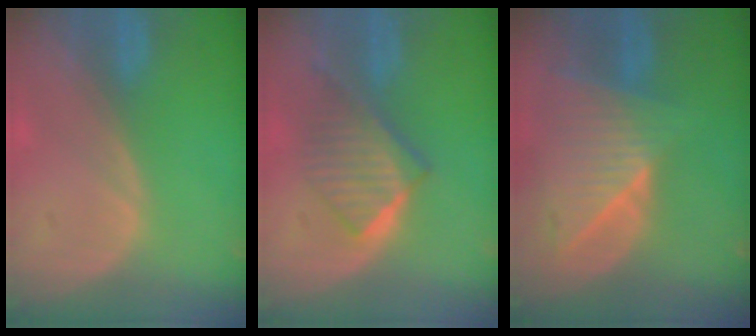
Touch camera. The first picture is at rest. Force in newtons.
{"total": 6.6, "press": 6.2, "slide": 2.4}
{"total": 9.2, "press": 8.2, "slide": 4.1}